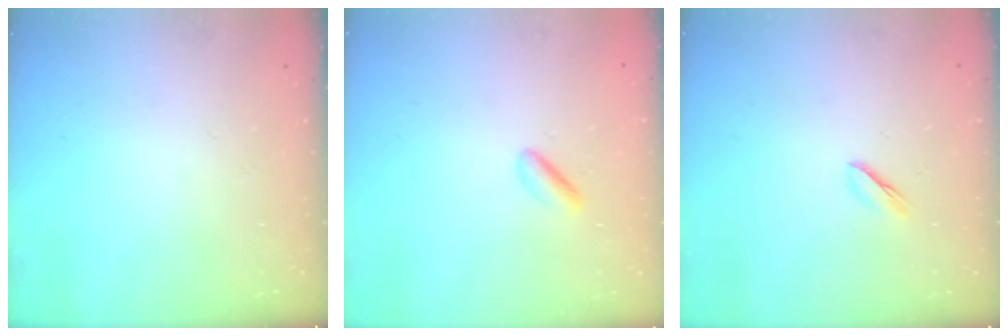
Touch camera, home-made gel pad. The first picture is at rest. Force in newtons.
{"total": 1.7, "press": 1.5, "slide": 0.9}
{"total": 2.5, "press": 2.5, "slide": 0.4}